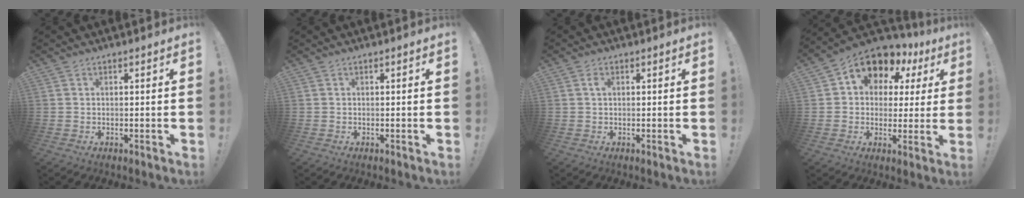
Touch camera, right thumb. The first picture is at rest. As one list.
[{"total": 0.0}, {"total": 1.4, "force": [0.3, 0.8, 1.1], "torque": [-0.017, 0.001, 0.002]}, {"total": 9.4, "force": [5.5, 6.5, 4.0], "torque": [-0.070, -0.043, 0.101]}]